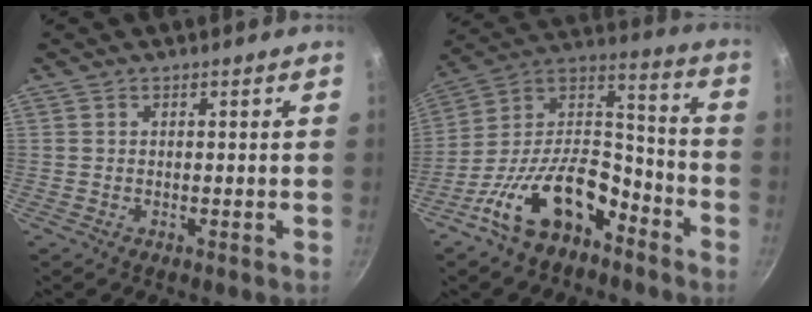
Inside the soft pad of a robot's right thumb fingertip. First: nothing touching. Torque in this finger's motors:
{"motor_torque": [0.69, 0.61, 1.09, -1.70, 0.40]}